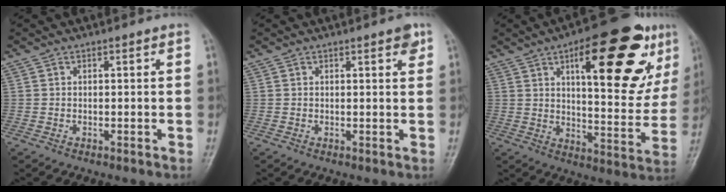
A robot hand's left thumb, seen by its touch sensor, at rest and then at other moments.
{"total": 1.9, "force": [1.2, 0.5, 1.5], "torque": [-0.017, -0.005, 0.012]}
{"total": 24.7, "force": [10.8, 8.8, 20.5], "torque": [-0.249, -0.019, 0.153]}